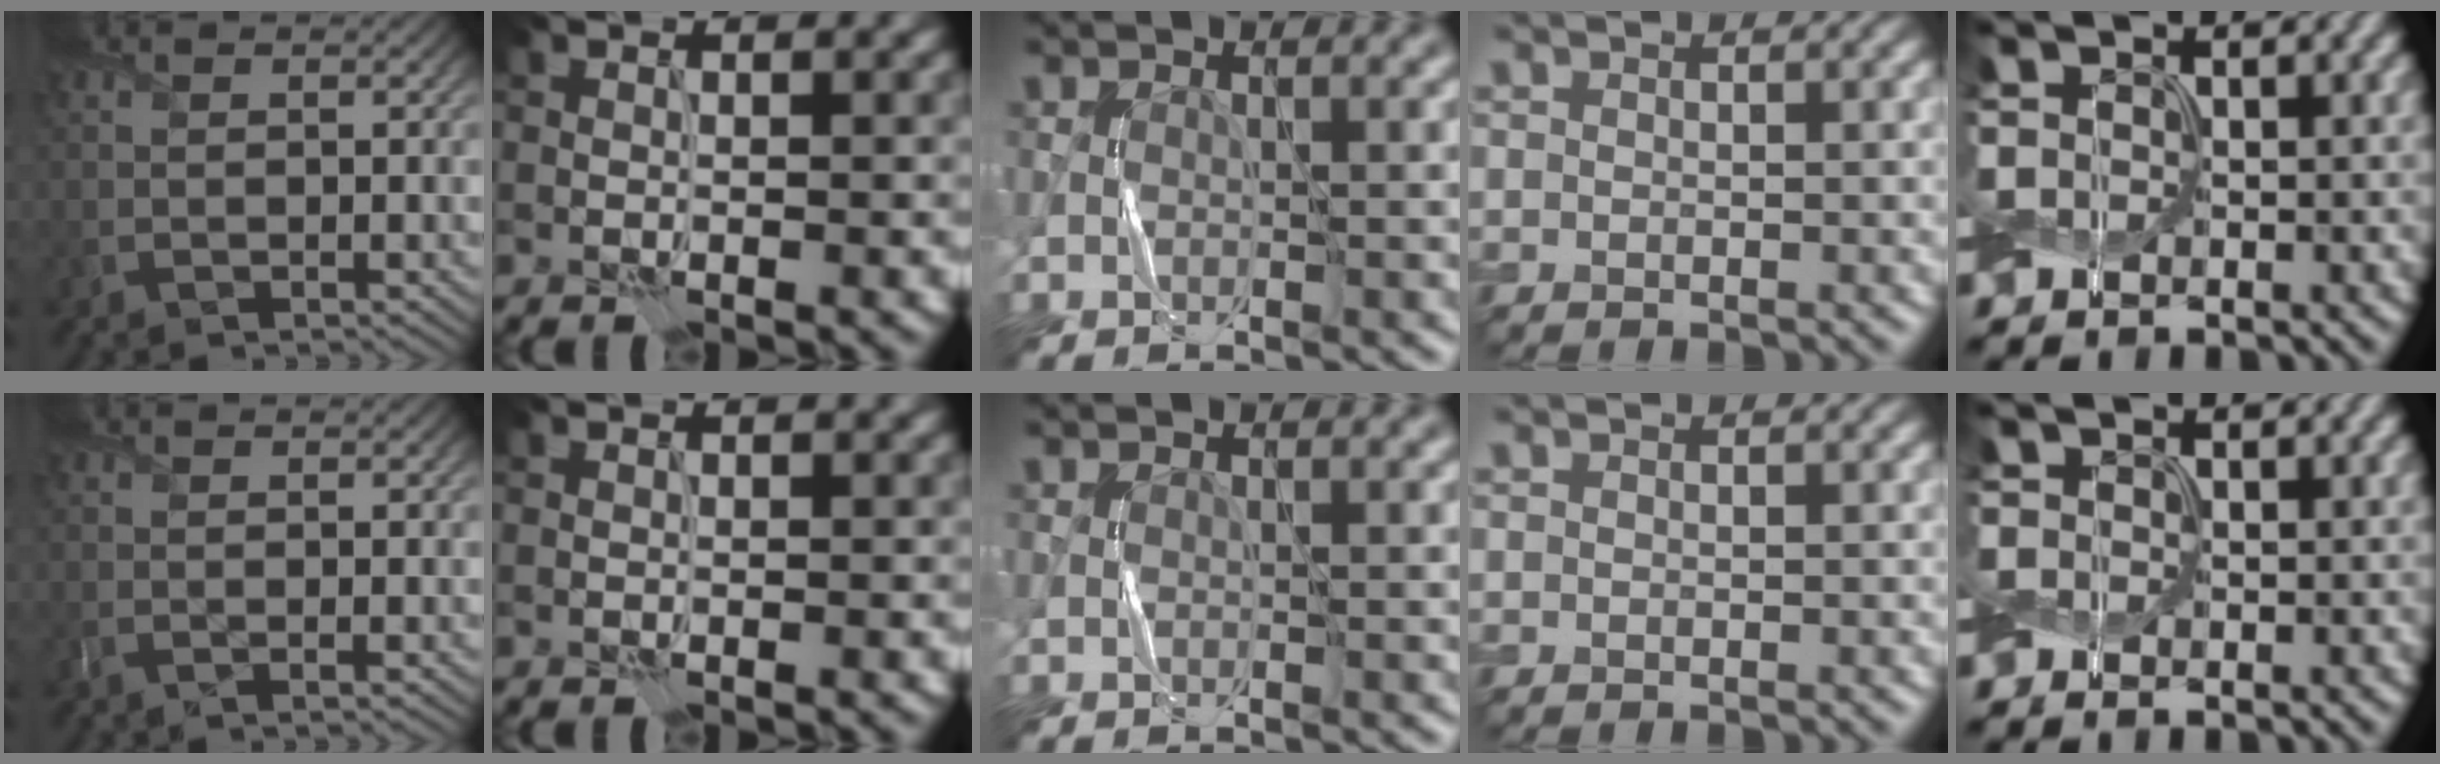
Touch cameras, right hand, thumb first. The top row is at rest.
{"thumb": {"total": 0.6, "force": [-0.1, 0.0, 0.6], "torque": [-0.016, -0.002, -0.002]}}